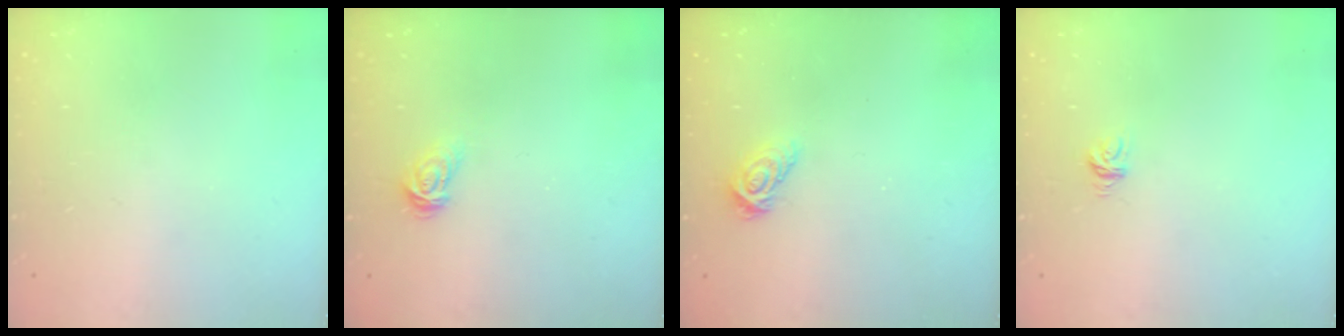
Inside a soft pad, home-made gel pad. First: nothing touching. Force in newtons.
{"total": 4.4, "press": 4.4, "slide": 0.5}
{"total": 6.2, "press": 6.2, "slide": 0.9}
{"total": 3.8, "press": 3.8, "slide": 0.2}